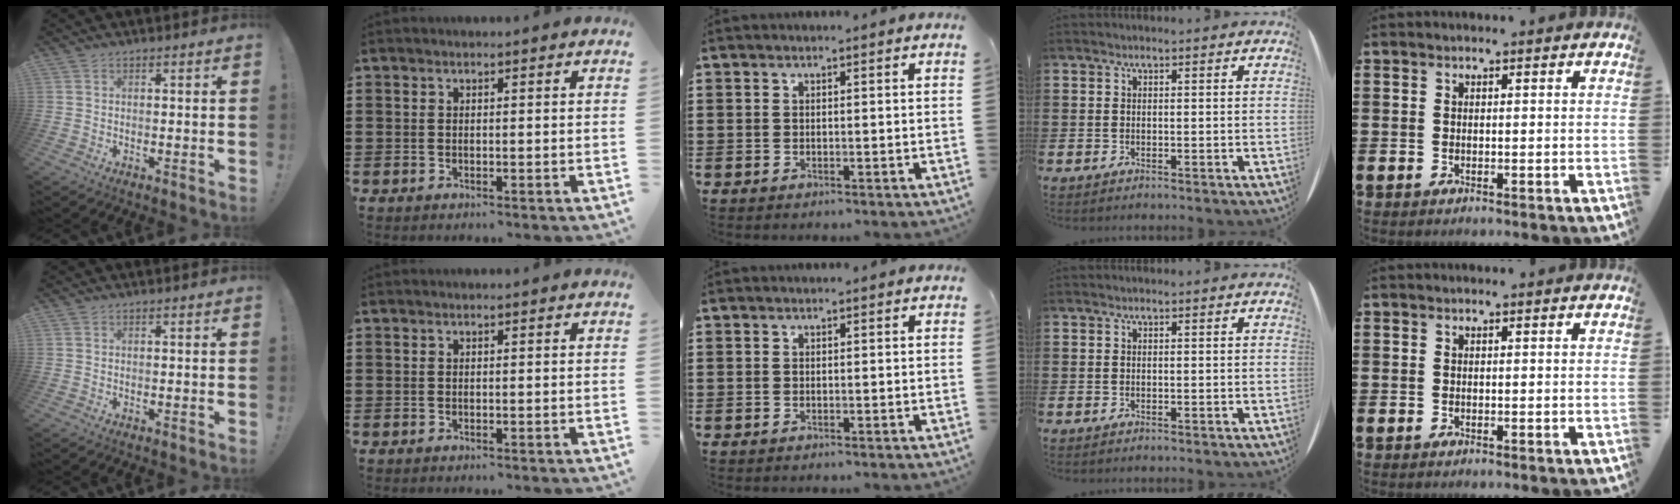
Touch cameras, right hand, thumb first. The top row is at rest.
{}